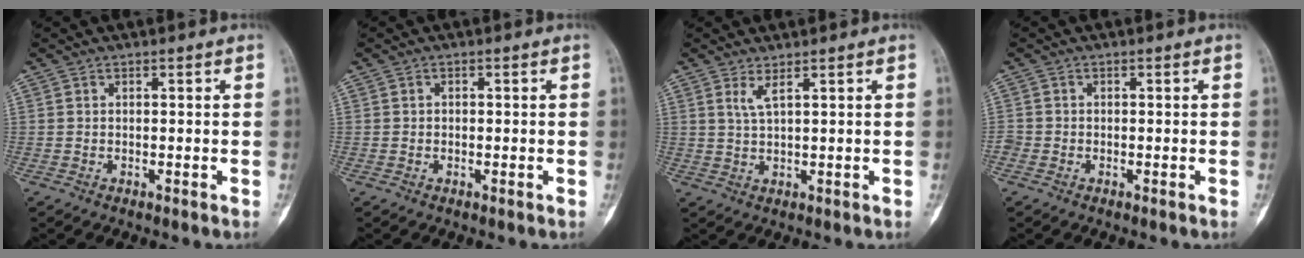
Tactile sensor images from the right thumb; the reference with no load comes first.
{"total": 0.5, "force": [-0.1, 0.5, 0.3], "torque": [-0.003, 0.002, -0.002]}
{"total": 2.5, "force": [1.4, 0.3, 2.0], "torque": [-0.049, -0.012, 0.036]}
{"total": 1.6, "force": [-1.1, 1.1, 0.6], "torque": [-0.015, 0.004, -0.024]}